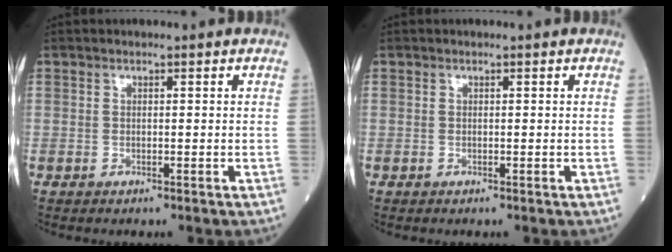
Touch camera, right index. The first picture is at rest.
{"total": 0.0}